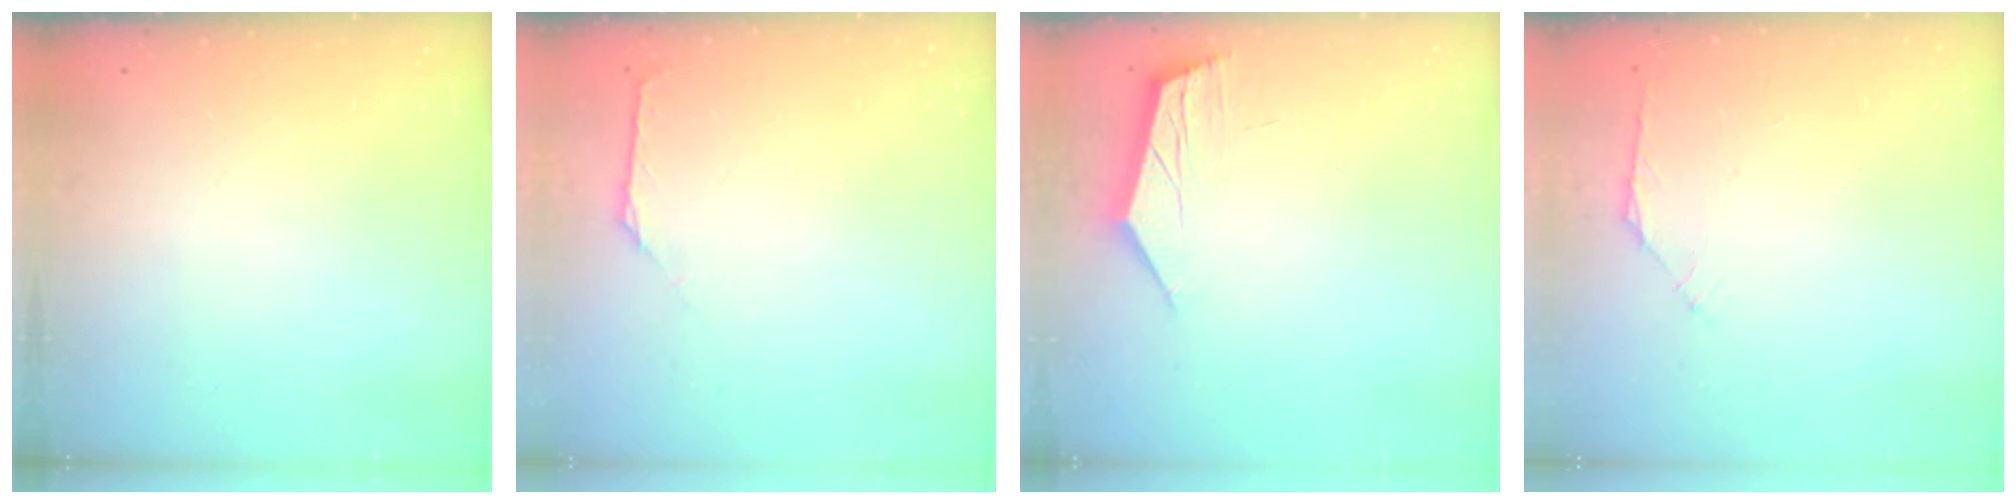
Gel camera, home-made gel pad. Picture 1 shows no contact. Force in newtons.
{"total": 1.7, "press": 1.6, "slide": 0.6}
{"total": 5.3, "press": 5.3, "slide": 0.3}
{"total": 2.4, "press": 2.3, "slide": 0.7}